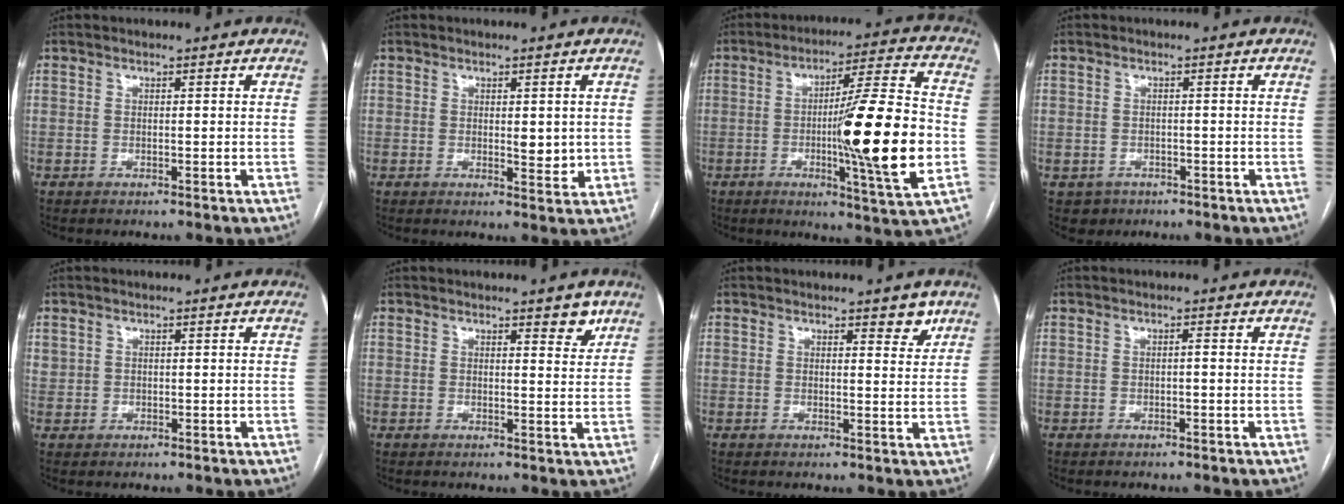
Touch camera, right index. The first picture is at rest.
{"total": 3.3, "force": [0.3, 1.4, 3.0], "torque": [-0.044, -0.007, 0.009]}
{"total": 18.8, "force": [-3.0, 0.0, 18.5], "torque": [-0.285, -0.012, -0.049]}
{"total": 3.2, "force": [-1.4, 2.8, 0.1], "torque": [0.001, 0.009, -0.016]}
{"total": 1.2, "force": [0.5, 1.0, 0.1], "torque": [0.009, 0.007, 0.008]}
{"total": 2.8, "force": [2.0, 0.8, 1.8], "torque": [-0.020, -0.011, 0.025]}
{"total": 2.7, "force": [2.0, 1.0, 1.6], "torque": [-0.015, -0.010, 0.023]}
{"total": 0.5, "force": [-0.1, 0.1, 0.5], "torque": [-0.009, 0.002, -0.001]}